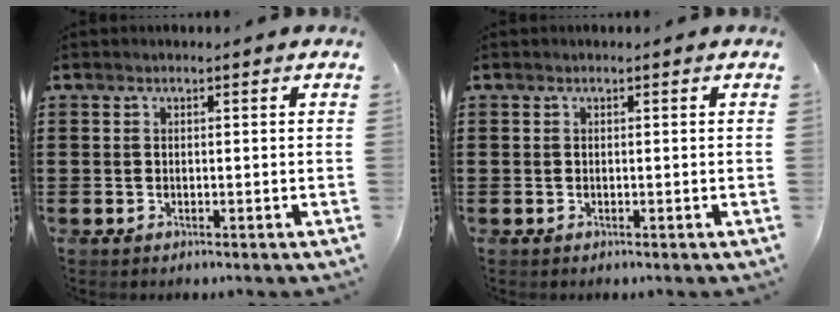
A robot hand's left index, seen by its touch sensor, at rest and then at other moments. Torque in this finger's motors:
{"motor_torque": [-0.01, -0.01, 0.00, 0.00]}